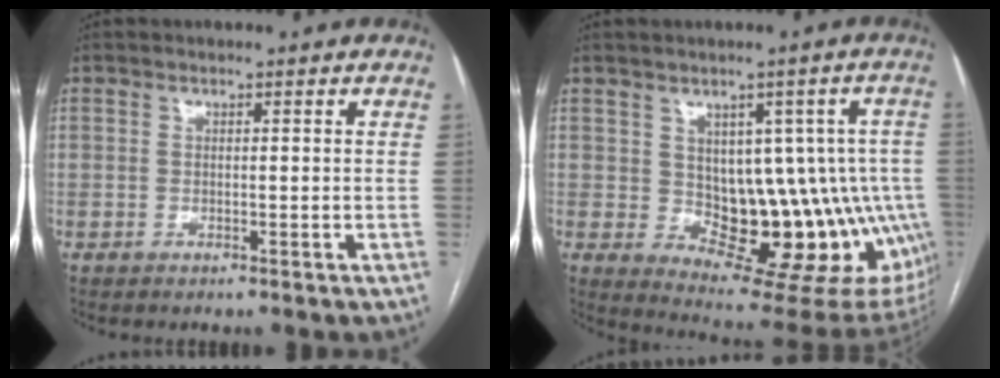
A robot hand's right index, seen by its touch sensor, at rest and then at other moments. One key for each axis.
{"total": 15.5, "fx": -0.7, "fy": 8.1, "fz": 13.2, "tx": -0.117, "ty": 0.021, "tz": 0.011}